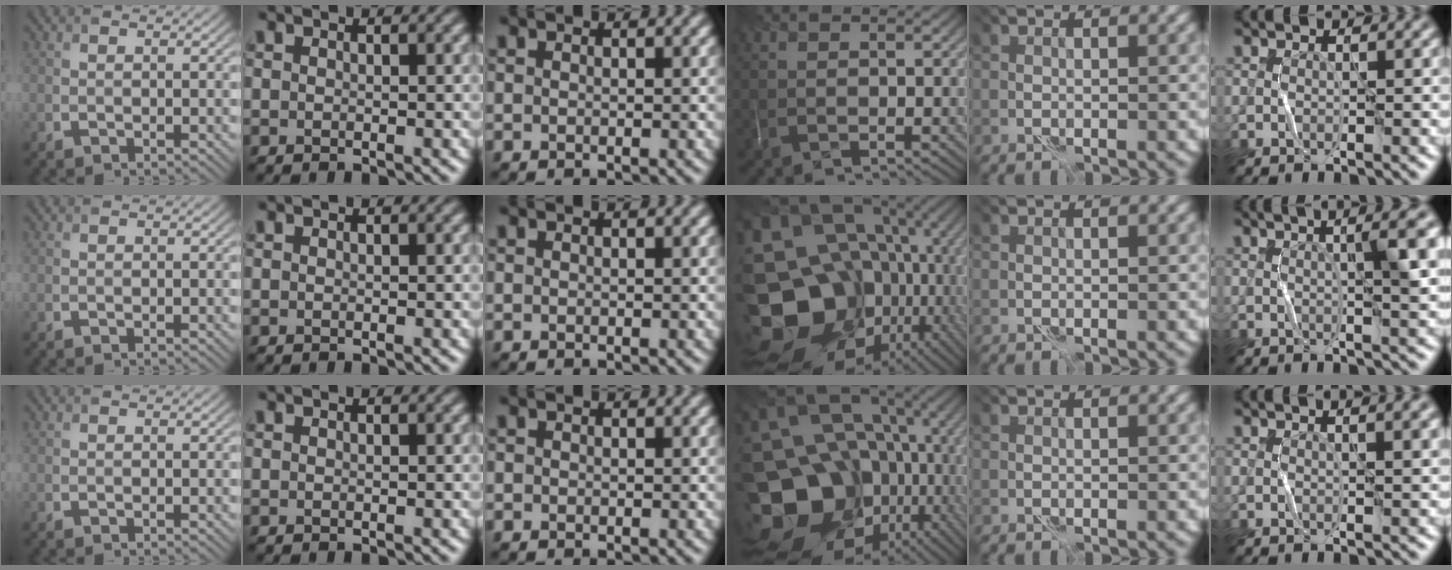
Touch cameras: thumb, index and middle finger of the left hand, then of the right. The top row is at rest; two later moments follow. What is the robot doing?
{"motion": "fold", "object": "bubble wrap"}